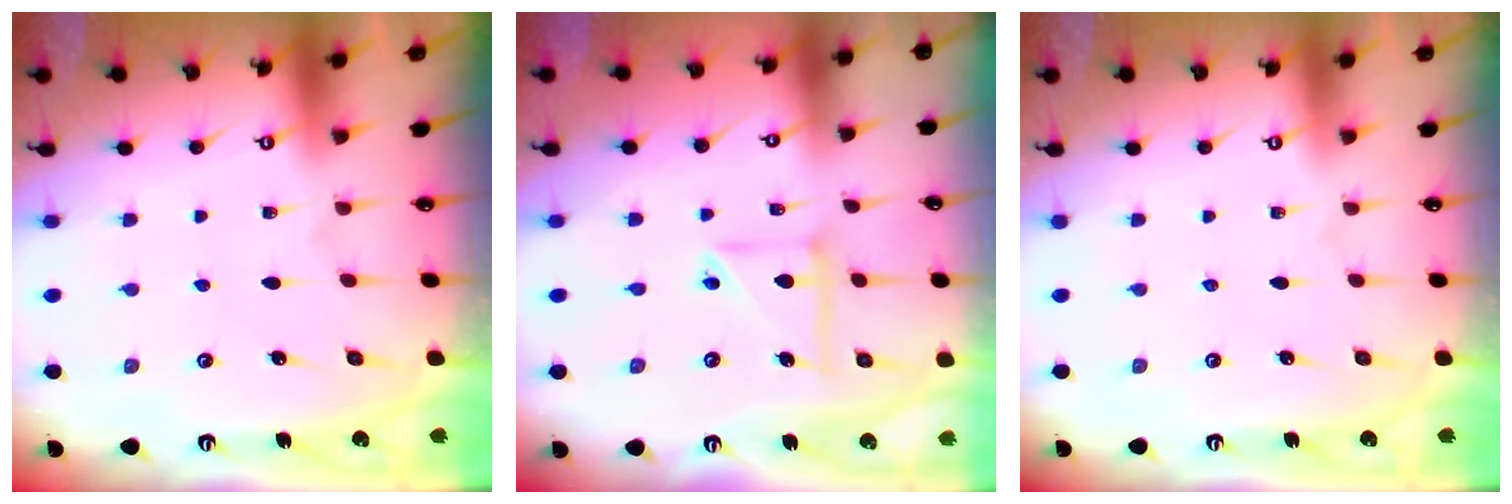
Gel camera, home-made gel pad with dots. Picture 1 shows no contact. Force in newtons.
{"total": 7.9, "press": 7.8, "slide": 0.7}
{"total": 0.0}